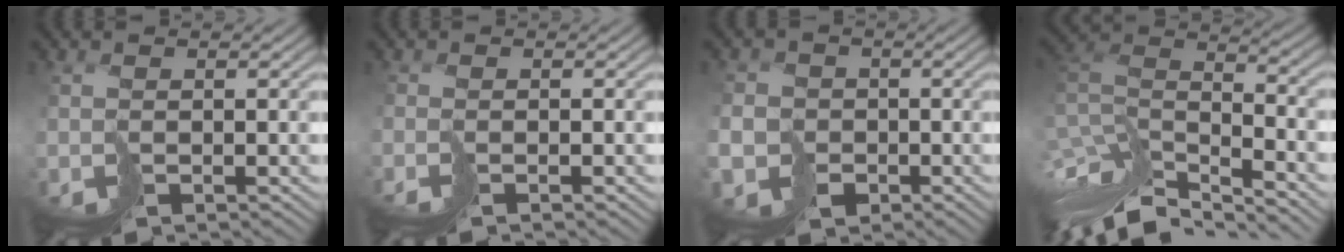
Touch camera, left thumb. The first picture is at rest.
{"total": 1.3, "force": [-0.6, -0.9, -0.7], "torque": [0.021, 0.006, -0.013]}
{"total": 5.7, "force": [-2.5, 4.9, 1.6], "torque": [-0.033, -0.026, -0.067]}
{"total": 10.9, "force": [-7.7, 3.8, 6.7], "torque": [-0.173, 0.009, -0.136]}